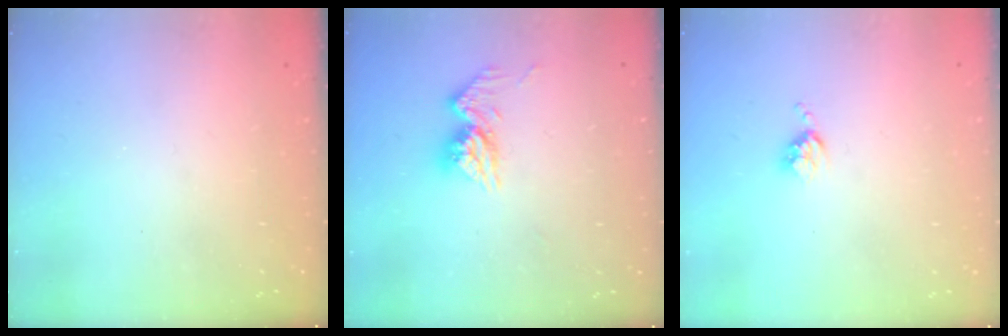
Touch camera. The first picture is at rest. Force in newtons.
{"total": 10.3, "press": 10.3, "slide": 0.9}
{"total": 3.3, "press": 3.3, "slide": 0.4}